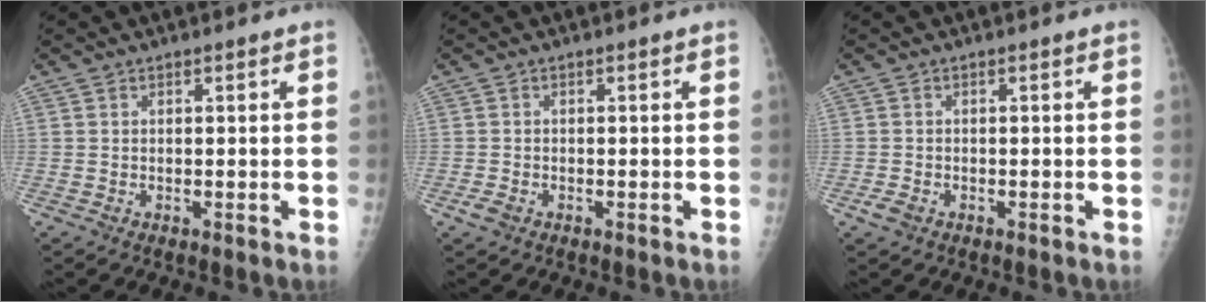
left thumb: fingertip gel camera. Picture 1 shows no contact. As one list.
[{"total": 1.9, "force": [-1.0, 1.2, 1.0], "torque": [-0.019, 0.000, -0.018]}, {"total": 2.0, "force": [-1.0, 1.4, 1.1], "torque": [-0.021, 0.000, -0.019]}]